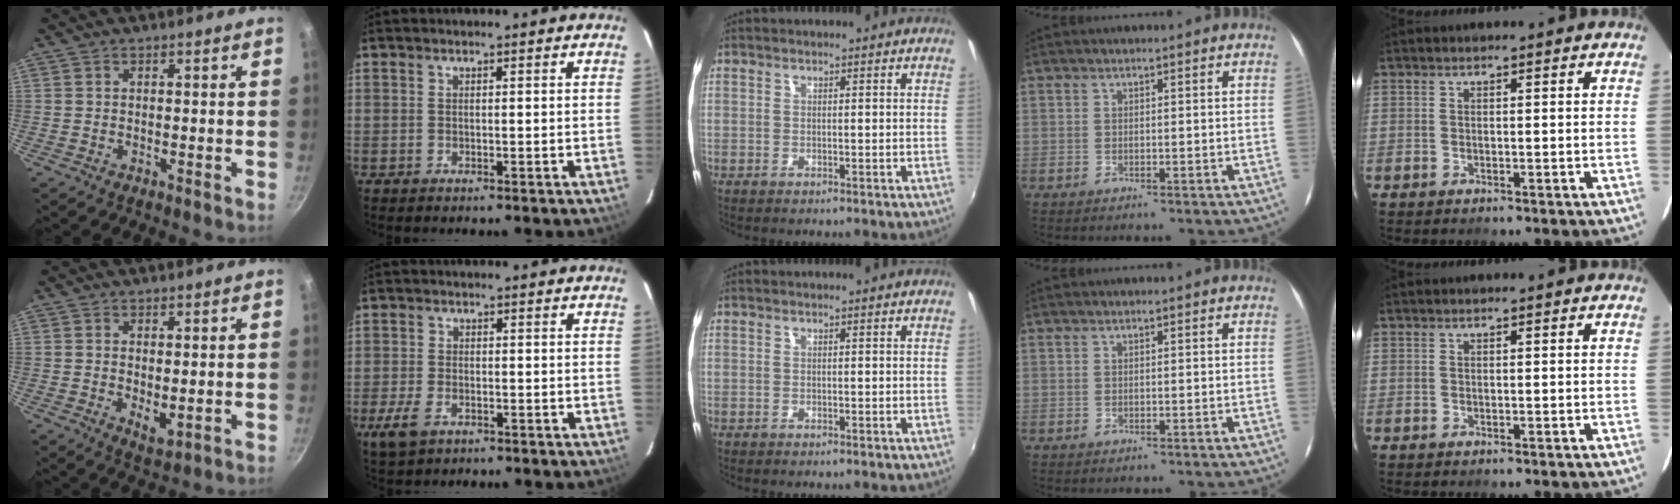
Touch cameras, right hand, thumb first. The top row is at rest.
{"thumb": {"total": 3.7, "force": [0.3, 1.8, 3.2], "torque": [-0.050, -0.014, 0.008]}, "index": {"total": 5.4, "force": [-2.9, 2.9, 3.5], "torque": [-0.093, -0.010, -0.053]}}